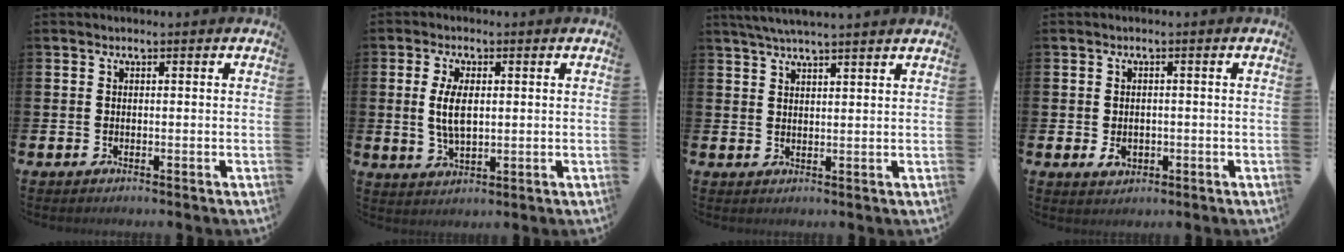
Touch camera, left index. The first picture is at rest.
{"total": 5.2, "force": [1.0, 2.4, 4.5], "torque": [-0.076, 0.001, 0.013]}
{"total": 3.9, "force": [3.7, -0.4, 1.2], "torque": [-0.041, -0.004, 0.070]}
{"total": 2.4, "force": [-0.4, 1.7, 1.6], "torque": [-0.018, -0.003, -0.011]}